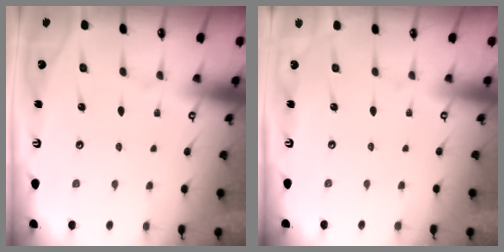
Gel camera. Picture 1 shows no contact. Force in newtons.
{"total": 0.0}